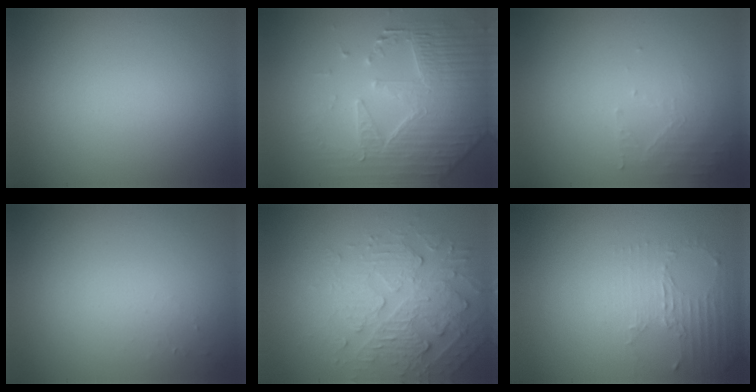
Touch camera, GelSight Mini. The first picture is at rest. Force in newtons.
{"total": 5.5, "press": 5.0, "slide": 2.4}
{"total": 1.7, "press": 1.7, "slide": 0.3}
{"total": 0.5, "press": 0.5, "slide": 0.1}
{"total": 4.3, "press": 3.8, "slide": 2.0}
{"total": 2.2, "press": 1.7, "slide": 1.5}